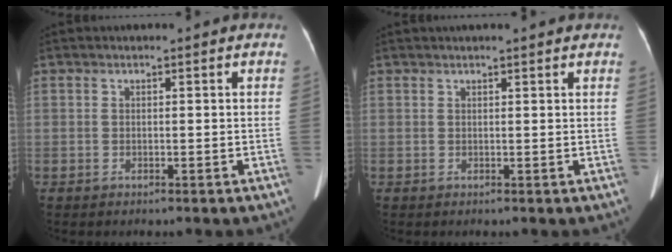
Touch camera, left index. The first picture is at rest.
{"total": 4.8, "force": [4.2, 0.3, 2.4], "torque": [-0.031, 0.029, 0.046]}